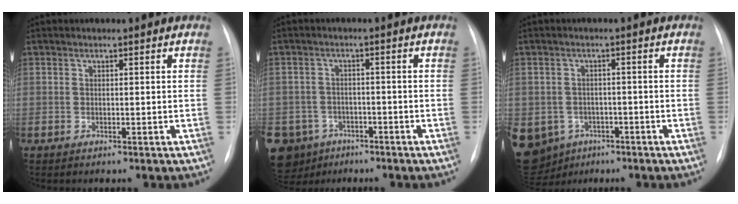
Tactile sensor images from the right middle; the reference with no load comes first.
{"total": 10.8, "force": [-6.4, 8.5, 2.1], "torque": [-0.070, 0.007, -0.090]}
{"total": 14.3, "force": [-6.7, 11.9, 4.4], "torque": [-0.144, 0.007, -0.081]}